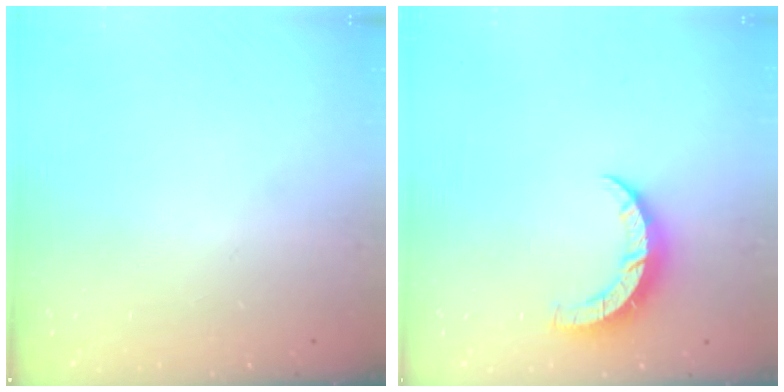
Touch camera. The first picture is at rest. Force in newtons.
{"total": 6.5, "press": 6.5, "slide": 0.4}